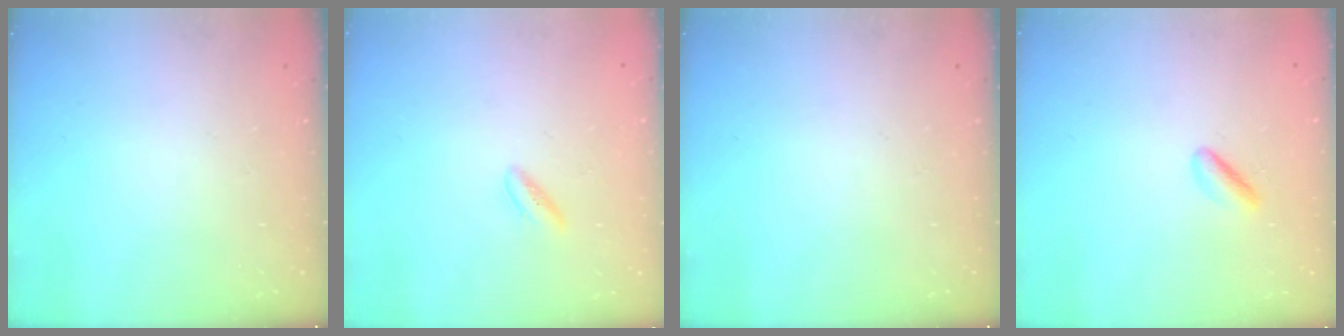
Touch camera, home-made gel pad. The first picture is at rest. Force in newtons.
{"total": 2.1, "press": 1.9, "slide": 0.9}
{"total": 0.0}
{"total": 2.3, "press": 2.1, "slide": 1.0}